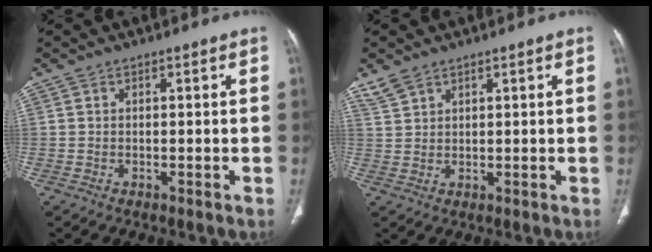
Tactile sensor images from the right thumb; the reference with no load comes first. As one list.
[{"total": 3.1, "force": [2.5, 1.4, 1.1], "torque": [-0.023, 0.001, 0.058]}]